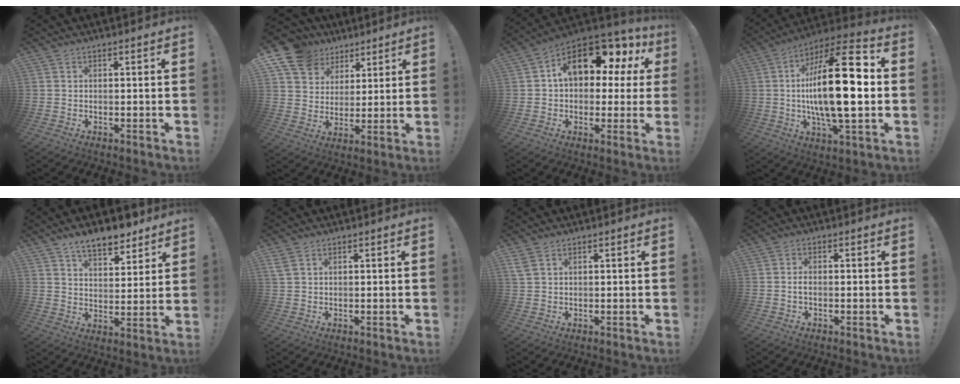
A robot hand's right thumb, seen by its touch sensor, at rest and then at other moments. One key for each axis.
{"total": 12.8, "fx": 8.3, "fy": 9.0, "fz": 3.7, "tx": -0.071, "ty": -0.051, "tz": 0.161}
{"total": 14.7, "fx": 6.4, "fy": 8.4, "fz": 10.2, "tx": -0.151, "ty": -0.036, "tz": 0.106}
{"total": 26.6, "fx": -0.5, "fy": 8.6, "fz": 25.1, "tx": -0.438, "ty": -0.002, "tz": -0.020}
{"total": 9.9, "fx": 7.6, "fy": 4.1, "fz": 4.9, "tx": -0.074, "ty": -0.046, "tz": 0.138}
{"total": 2.5, "fx": 1.4, "fy": 1.2, "fz": 1.6, "tx": -0.036, "ty": 0.003, "tz": 0.028}
{"total": 3.0, "fx": 1.7, "fy": 1.5, "fz": 2.0, "tx": -0.044, "ty": 0.002, "tz": 0.034}
{"total": 1.7, "fx": -0.6, "fy": 0.7, "fz": 1.4, "tx": -0.031, "ty": 0.007, "tz": -0.010}